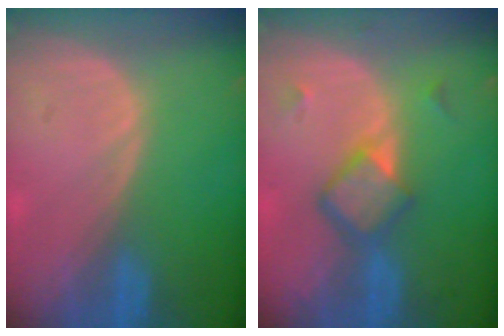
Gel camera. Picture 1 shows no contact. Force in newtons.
{"total": 5.8, "press": 5.1, "slide": 2.7}